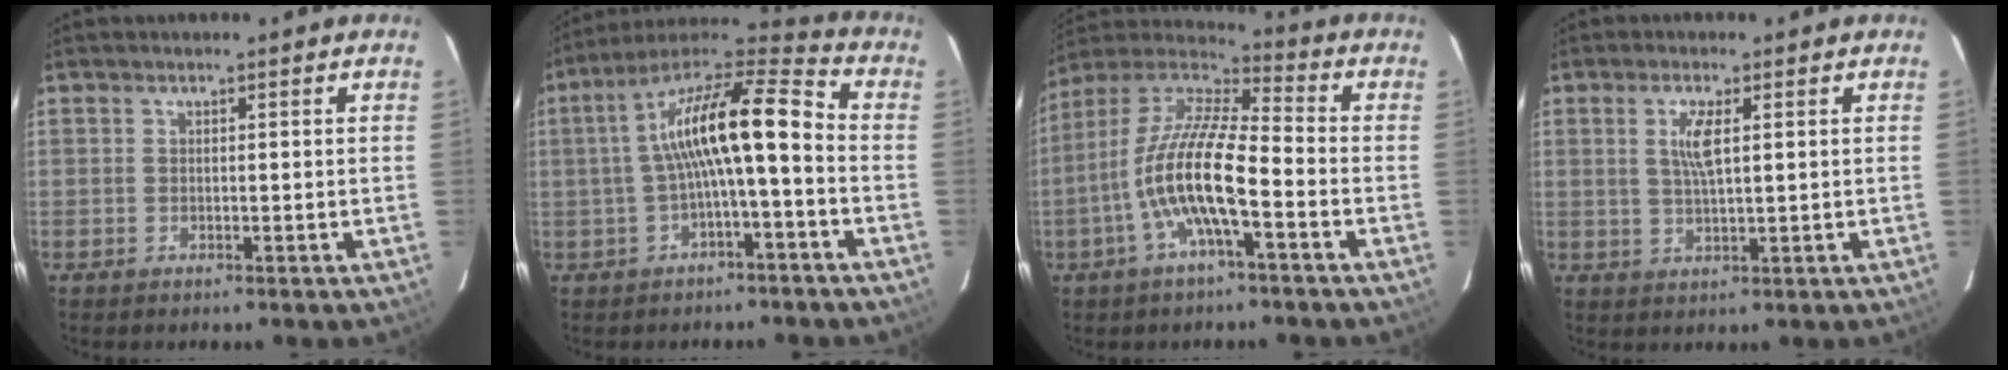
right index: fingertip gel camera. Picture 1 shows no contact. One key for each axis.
{"total": 14.6, "fx": -1.4, "fy": 3.0, "fz": 14.2, "tx": -0.259, "ty": 0.030, "tz": -0.027}
{"total": 14.6, "fx": -4.8, "fy": 3.1, "fz": 13.5, "tx": -0.257, "ty": -0.004, "tz": -0.097}
{"total": 4.3, "fx": 1.2, "fy": 0.9, "fz": 4.0, "tx": -0.078, "ty": -0.001, "tz": 0.024}